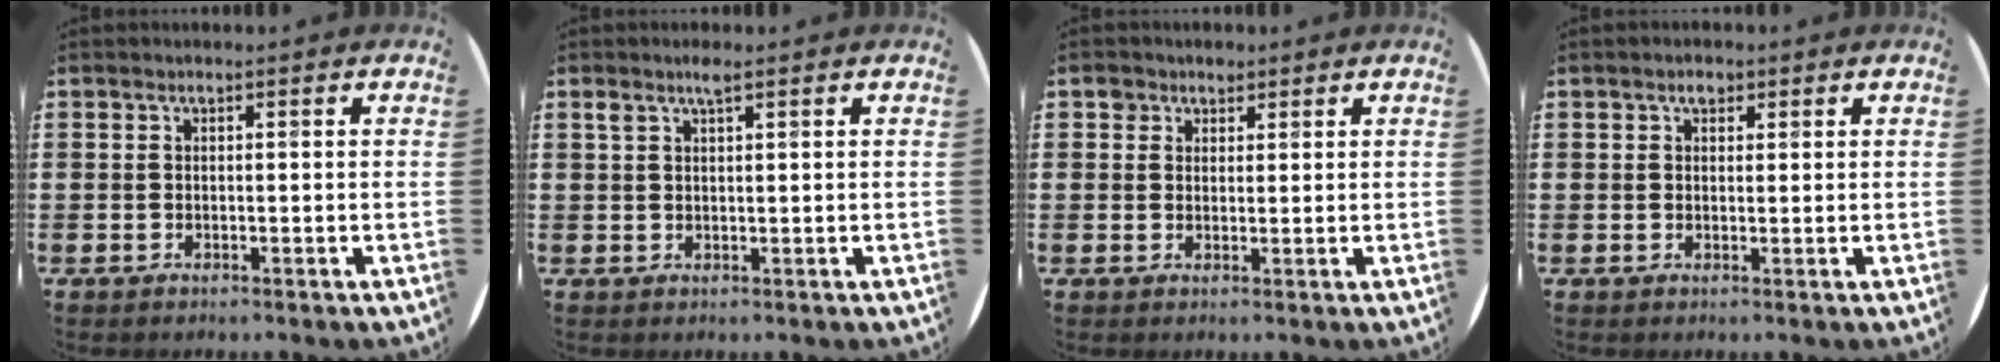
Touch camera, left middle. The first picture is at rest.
{"total": 2.0, "force": [1.4, 0.3, 1.4], "torque": [-0.028, 0.006, 0.022]}
{"total": 2.2, "force": [1.6, 1.4, 0.2], "torque": [0.010, 0.001, 0.029]}
{"total": 1.5, "force": [1.0, 0.9, 0.7], "torque": [-0.006, 0.004, 0.016]}